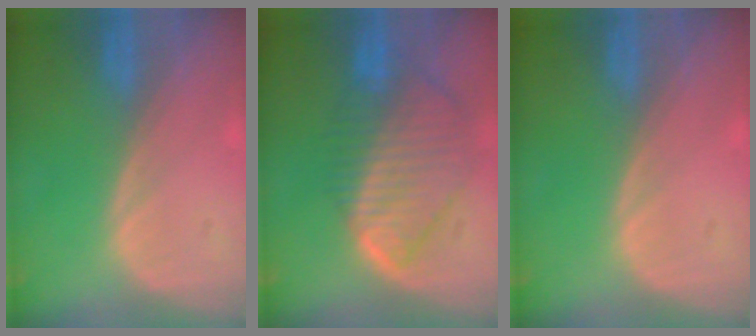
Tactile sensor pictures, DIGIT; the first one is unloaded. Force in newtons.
{"total": 10.0, "press": 8.7, "slide": 4.9}
{"total": 0.0}